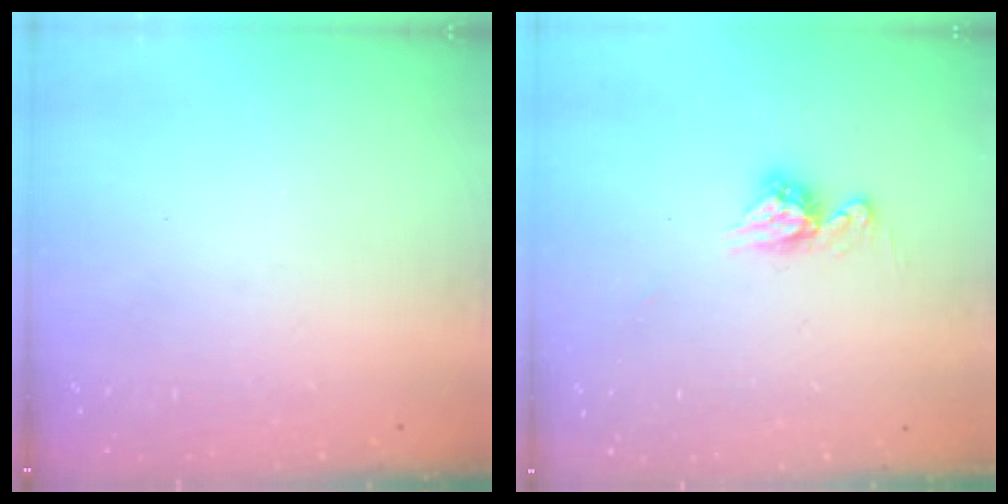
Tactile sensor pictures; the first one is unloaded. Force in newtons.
{"total": 8.5, "press": 8.4, "slide": 0.8}